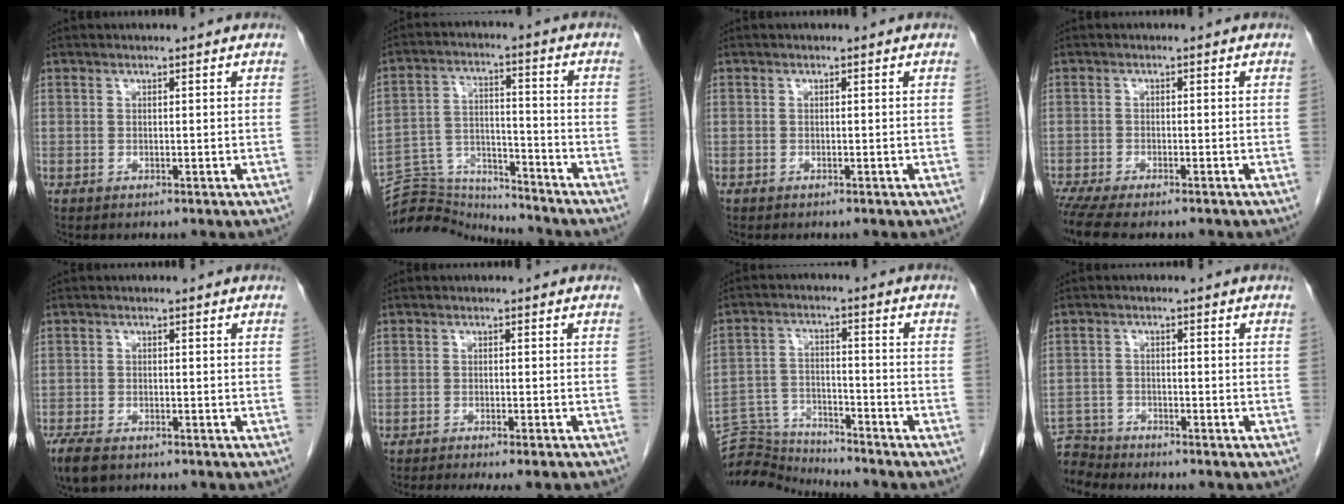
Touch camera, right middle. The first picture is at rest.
{"total": 11.4, "force": [-11.4, 0.8, -0.4], "torque": [0.006, 0.038, -0.199]}
{"total": 0.0}
{"total": 7.8, "force": [-6.5, 1.6, 4.0], "torque": [-0.060, -0.008, -0.103]}
{"total": 6.6, "force": [-4.9, 2.6, 3.5], "torque": [-0.068, -0.014, -0.078]}
{"total": 9.4, "force": [-8.1, 1.0, 4.6], "torque": [-0.055, -0.011, -0.107]}
{"total": 8.9, "force": [-8.9, 0.1, -0.7], "torque": [0.007, 0.019, -0.162]}
{"total": 5.7, "force": [-5.6, 1.0, -0.7], "torque": [0.019, 0.000, -0.109]}